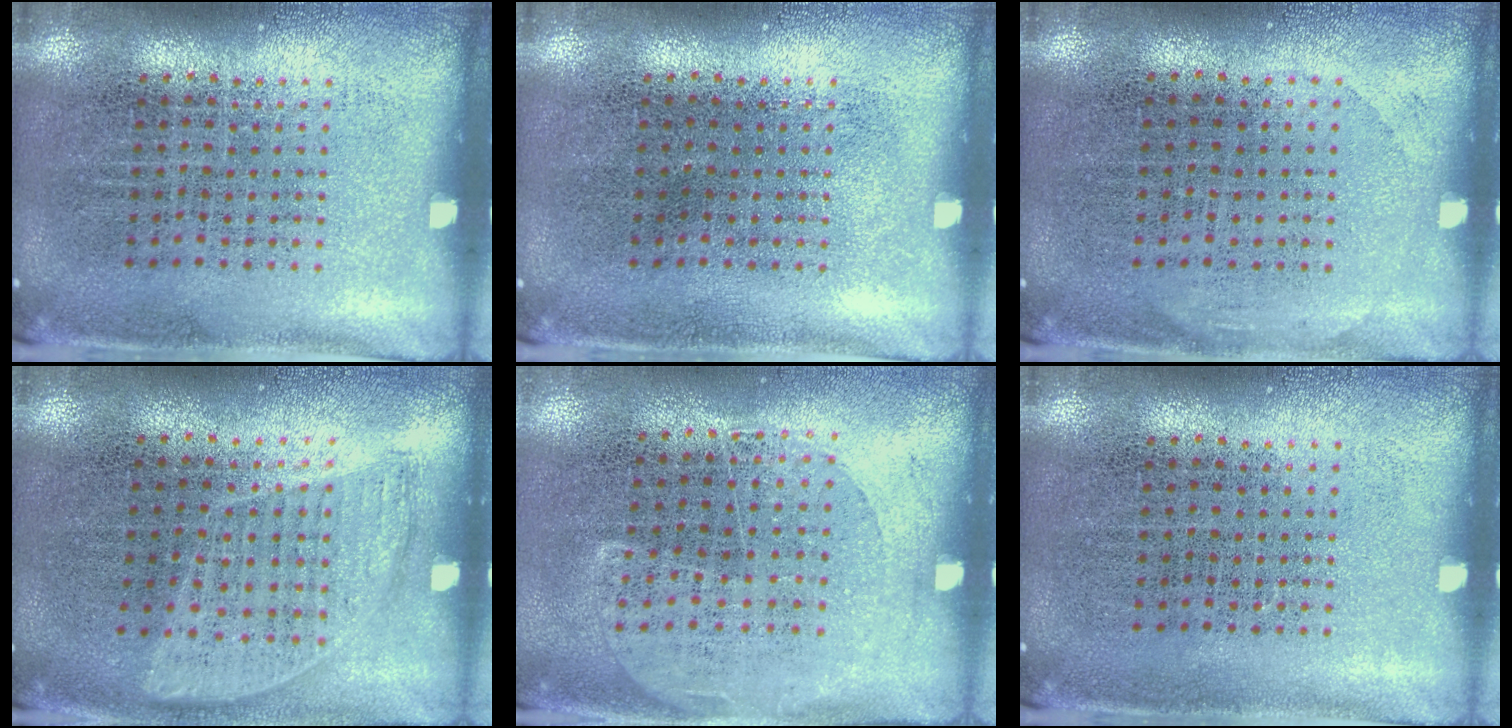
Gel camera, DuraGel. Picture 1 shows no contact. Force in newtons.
{"total": 0.0}
{"total": 0.7, "press": 0.6, "slide": 0.1}
{"total": 0.9, "press": 0.8, "slide": 0.4}
{"total": 1.2, "press": 1.0, "slide": 0.7}
{"total": 0.0}